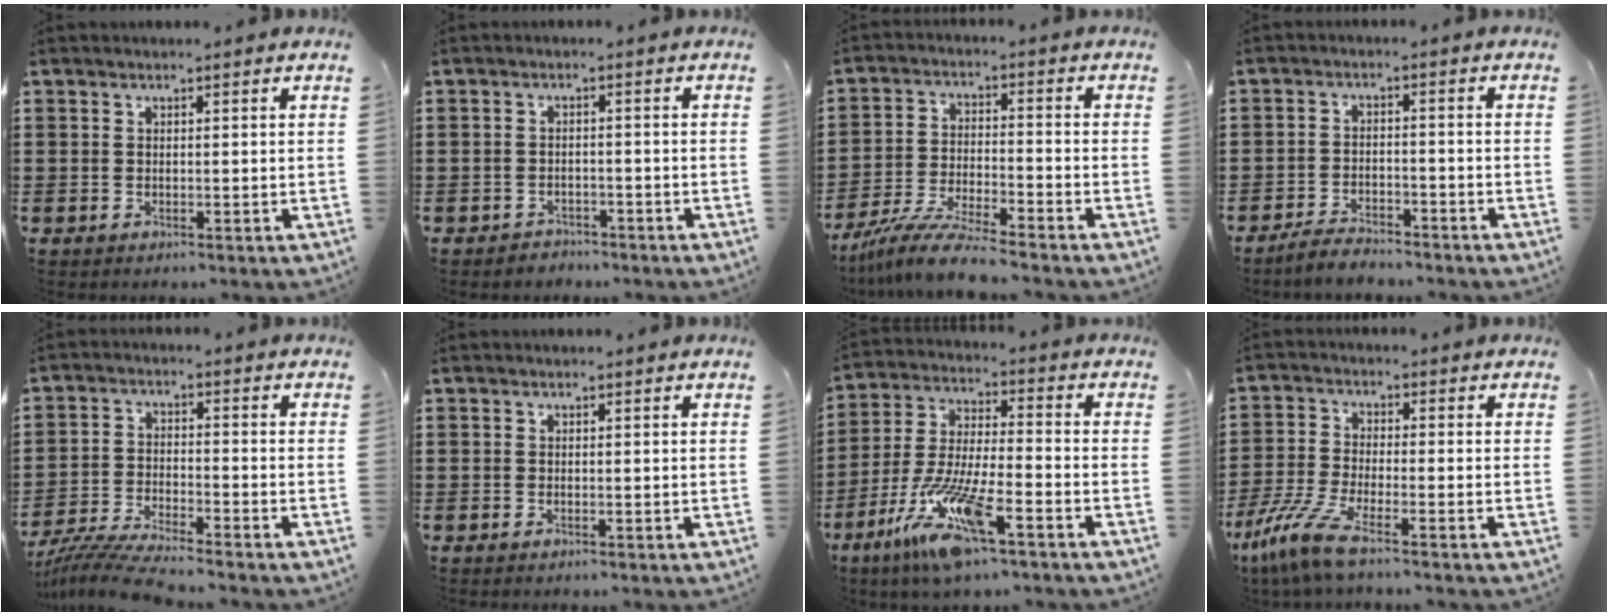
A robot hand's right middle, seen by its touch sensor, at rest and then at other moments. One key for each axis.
{"total": 2.1, "fx": -2.0, "fy": 0.6, "fz": -0.2, "tx": -0.003, "ty": 0.002, "tz": -0.046}
{"total": 8.4, "fx": -7.6, "fy": 0.2, "fz": 3.5, "tx": -0.072, "ty": 0.001, "tz": -0.149}
{"total": 3.5, "fx": -3.5, "fy": 0.4, "fz": 0.4, "tx": -0.010, "ty": 0.008, "tz": -0.073}
{"total": 6.8, "fx": -6.5, "fy": -0.2, "fz": 2.0, "tx": -0.055, "ty": -0.012, "tz": -0.131}
{"total": 0.0}
{"total": 12.5, "fx": -8.2, "fy": 1.7, "fz": 9.3, "tx": -0.199, "ty": -0.007, "tz": -0.159}
{"total": 7.4, "fx": -5.5, "fy": 0.7, "fz": 4.9, "tx": -0.125, "ty": -0.019, "tz": -0.113}